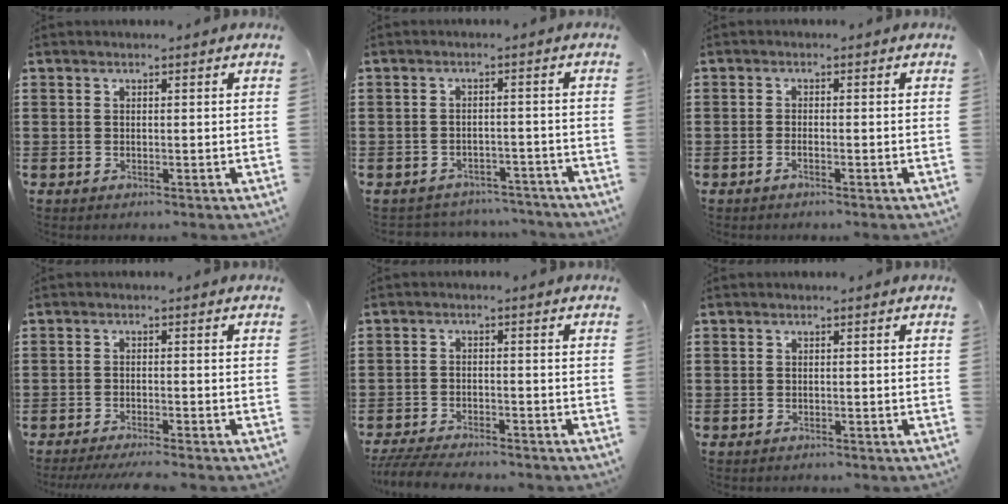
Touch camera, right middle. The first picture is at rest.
{"total": 2.9, "force": [-2.8, 0.5, -0.2], "torque": [-0.005, 0.001, -0.062]}
{"total": 1.0, "force": [-0.7, 0.1, 0.7], "torque": [-0.014, -0.003, -0.011]}
{"total": 2.5, "force": [-2.3, -0.2, 0.9], "torque": [-0.013, 0.000, -0.046]}
{"total": 4.4, "force": [-4.2, 0.5, 1.2], "torque": [-0.033, -0.006, -0.089]}
{"total": 0.7, "force": [-0.5, 0.4, -0.1], "torque": [0.002, 0.004, -0.013]}